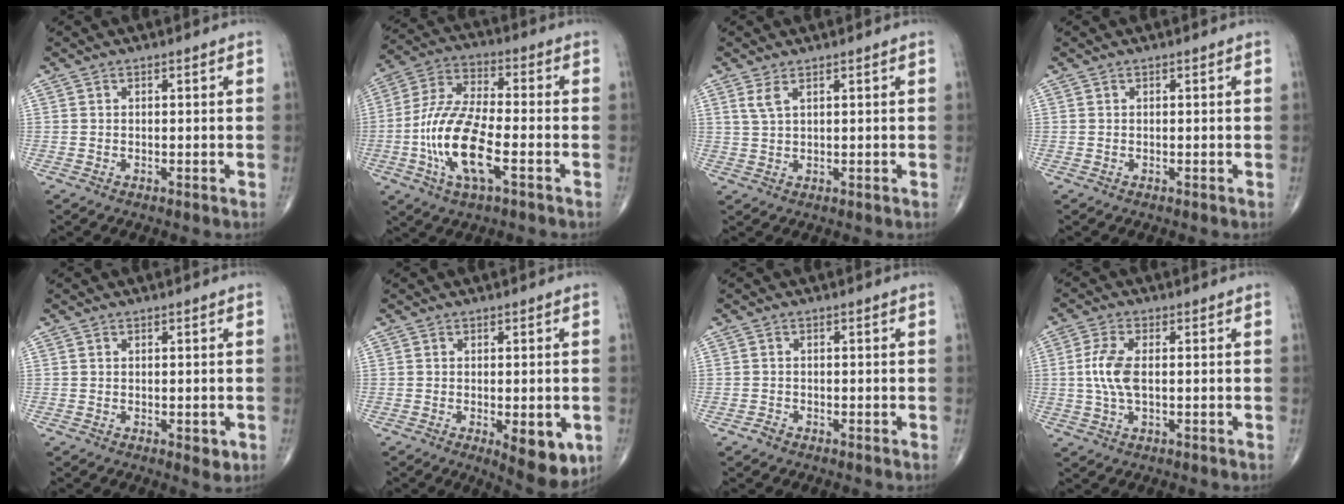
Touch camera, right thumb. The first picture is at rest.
{"total": 15.1, "force": [-4.5, 5.4, 13.4], "torque": [-0.280, 0.020, -0.085]}
{"total": 2.4, "force": [1.4, 0.8, 1.8], "torque": [-0.043, 0.000, 0.036]}
{"total": 0.0}
{"total": 2.4, "force": [-0.4, 1.2, 2.0], "torque": [-0.016, -0.004, -0.003]}
{"total": 8.4, "force": [-2.5, 3.3, 7.3], "torque": [-0.082, -0.015, -0.027]}
{"total": 1.1, "force": [-0.8, 0.7, 0.3], "torque": [-0.006, 0.002, -0.019]}
{"total": 6.7, "force": [0.1, 3.0, 5.9], "torque": [-0.139, 0.005, -0.001]}